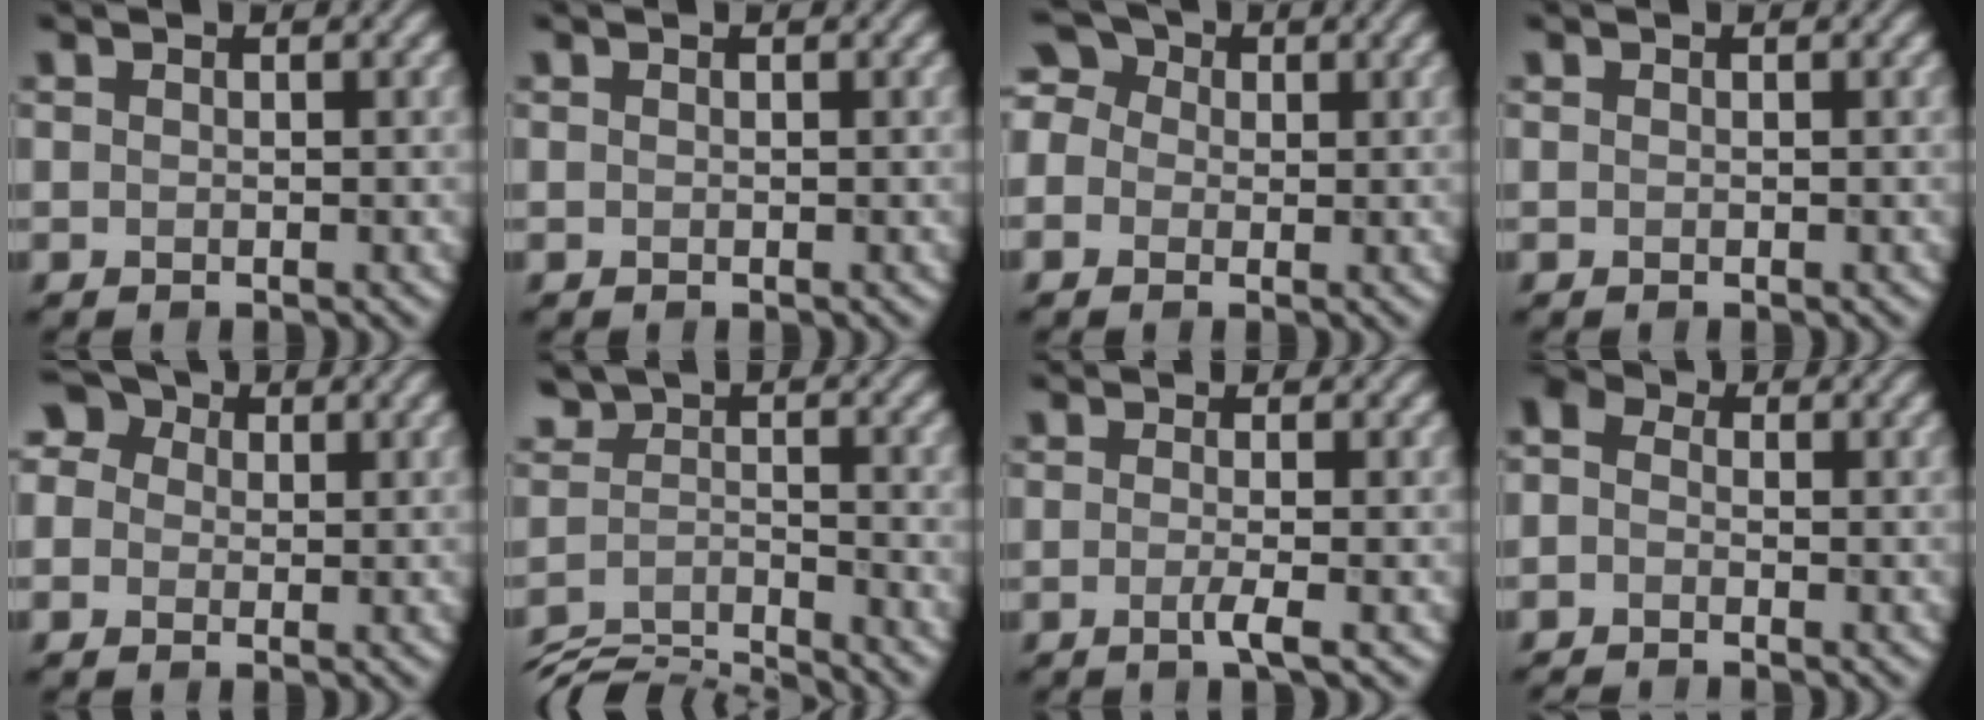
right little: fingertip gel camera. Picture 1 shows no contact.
{"total": 0.0}
{"total": 4.8, "force": [0.6, 4.1, 2.4], "torque": [-0.050, 0.032, -0.016]}
{"total": 0.0}
{"total": 5.0, "force": [1.8, 4.0, 2.4], "torque": [-0.044, 0.031, -0.006]}
{"total": 6.0, "force": [-5.6, 1.6, 1.8], "torque": [-0.031, -0.012, -0.103]}
{"total": 1.9, "force": [-0.6, 0.4, 1.7], "torque": [-0.027, -0.004, -0.016]}
{"total": 3.0, "force": [-1.2, 2.0, 1.8], "torque": [-0.048, 0.005, -0.037]}